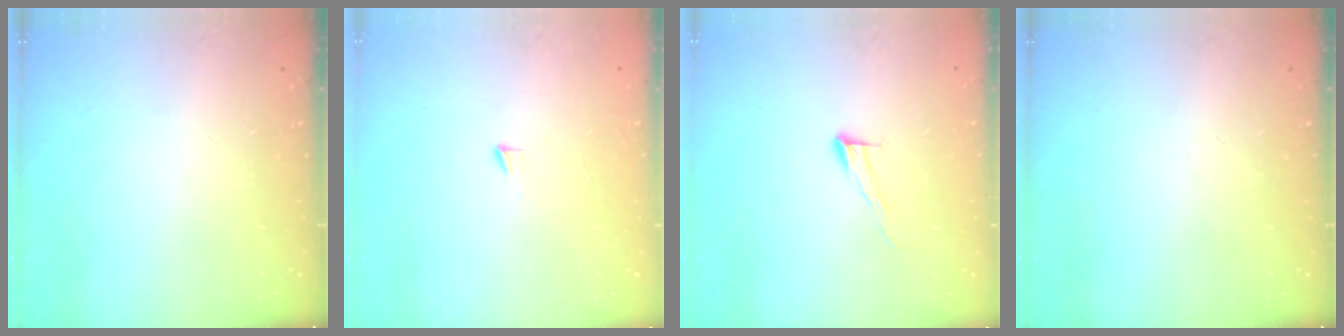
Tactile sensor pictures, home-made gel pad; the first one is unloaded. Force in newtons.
{"total": 4.3, "press": 4.2, "slide": 0.4}
{"total": 6.7, "press": 6.7, "slide": 0.4}
{"total": 0.0}